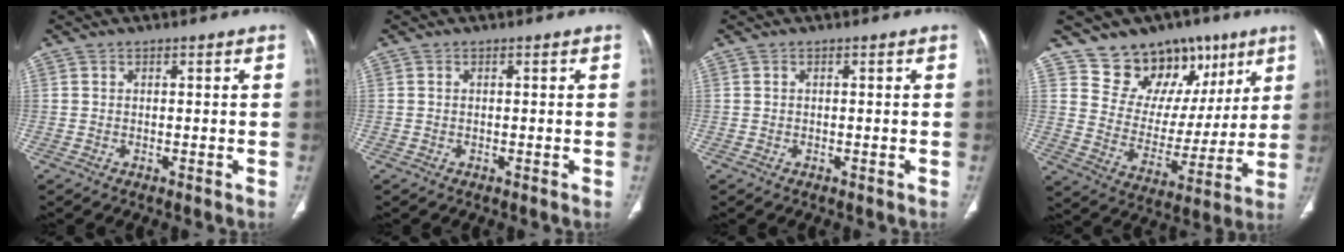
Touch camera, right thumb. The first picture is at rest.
{"total": 0.0}
{"total": 0.0}
{"total": 17.4, "force": [10.9, 12.1, 6.3], "torque": [-0.027, -0.045, 0.184]}